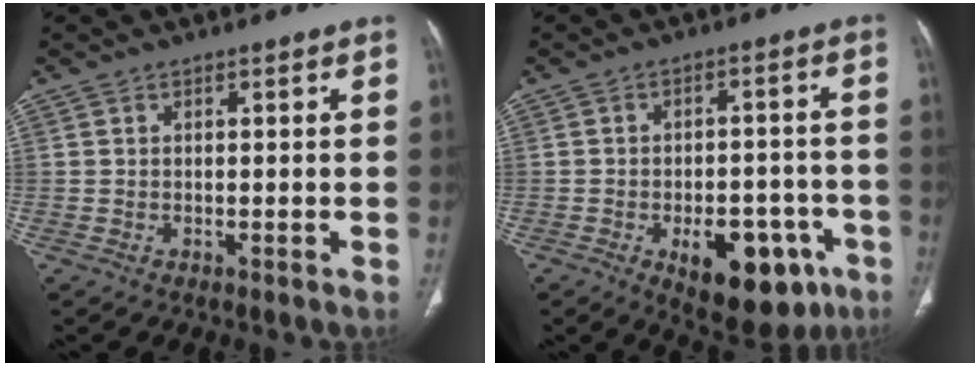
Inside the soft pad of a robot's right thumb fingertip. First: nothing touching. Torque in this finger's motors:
{"motor_torque": [1.40, 1.59, -0.02, 0.00, 0.23]}